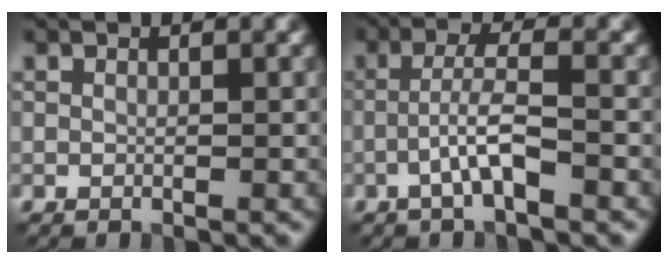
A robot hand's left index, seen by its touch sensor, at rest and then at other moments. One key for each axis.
{"total": 3.5, "fx": -1.4, "fy": 0.4, "fz": 3.2, "tx": -0.058, "ty": 0.014, "tz": -0.033}